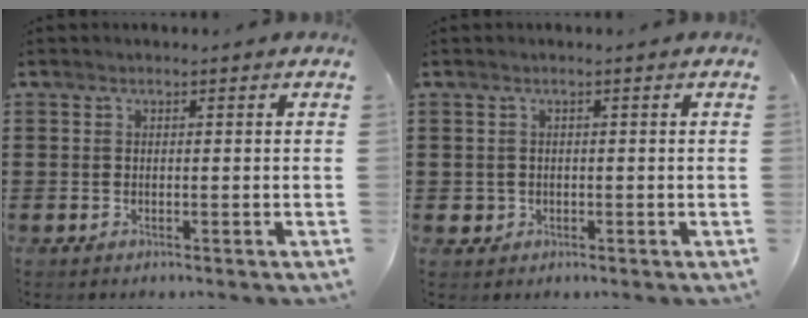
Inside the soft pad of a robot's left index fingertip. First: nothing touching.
{"total": 1.0, "force": [0.0, 1.0, 0.2], "torque": [-0.008, 0.005, -0.002]}